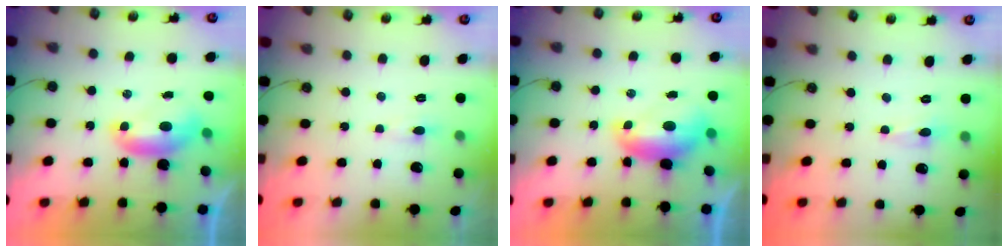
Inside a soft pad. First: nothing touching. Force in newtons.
{"total": 0.8, "press": 0.6, "slide": 0.5}
{"total": 1.2, "press": 1.1, "slide": 0.6}
{"total": 0.7, "press": 0.7, "slide": 0.3}